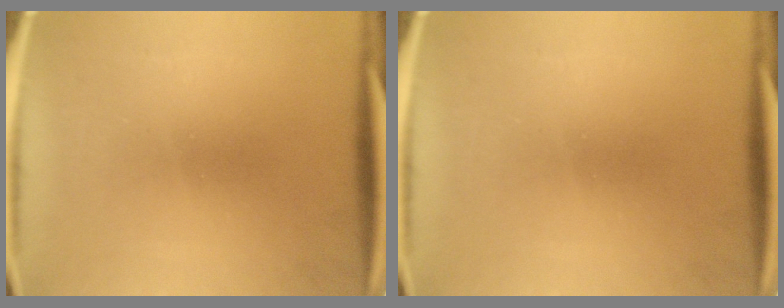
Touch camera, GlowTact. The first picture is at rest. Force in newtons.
{"total": 0.0}